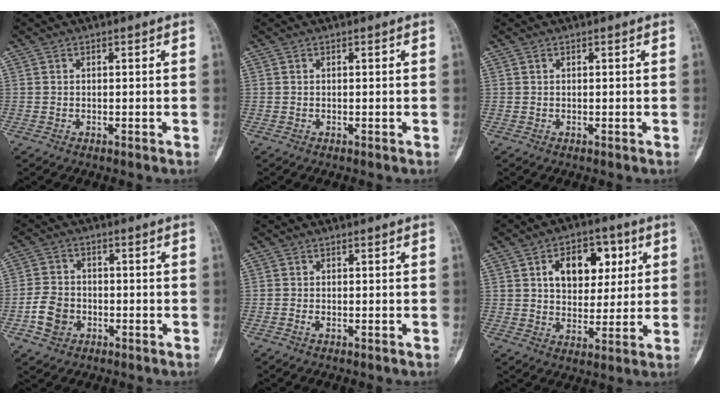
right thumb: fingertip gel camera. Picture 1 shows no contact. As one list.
[{"total": 0.0}, {"total": 0.0}, {"total": 6.8, "force": [-2.5, 5.4, 3.4], "torque": [-0.055, 0.020, -0.045]}, {"total": 0.8, "force": [-0.4, 0.4, 0.5], "torque": [-0.014, 0.002, -0.010]}, {"total": 13.0, "force": [4.1, 8.6, 8.8], "torque": [-0.086, 0.002, 0.064]}]